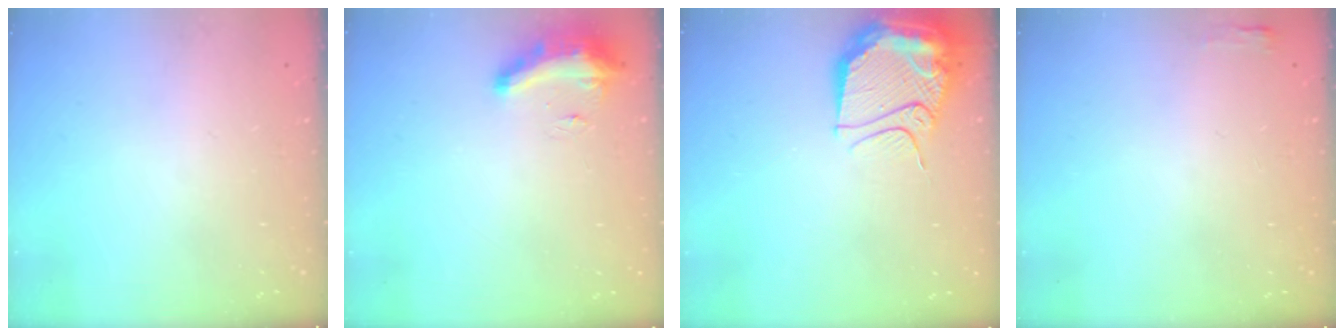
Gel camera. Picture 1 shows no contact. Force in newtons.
{"total": 8.8, "press": 8.7, "slide": 0.8}
{"total": 14.2, "press": 14.2, "slide": 1.4}
{"total": 2.7, "press": 2.6, "slide": 0.8}